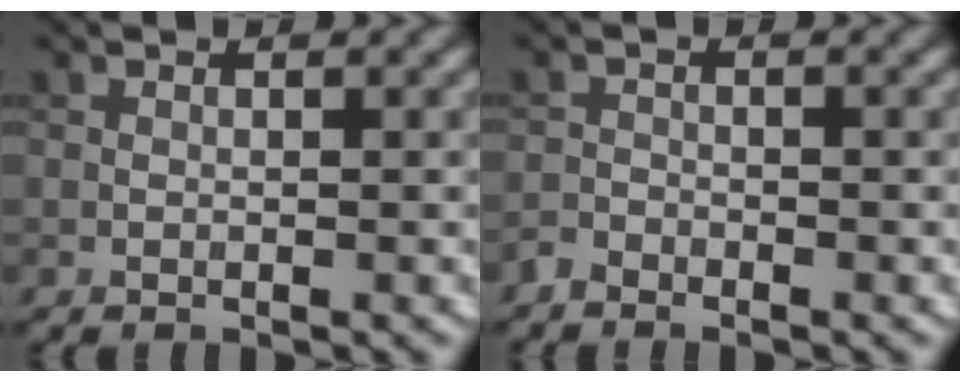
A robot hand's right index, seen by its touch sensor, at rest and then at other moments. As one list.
[{"total": 1.2, "force": [-1.2, 0.3, 0.2], "torque": [-0.003, 0.002, -0.027]}]